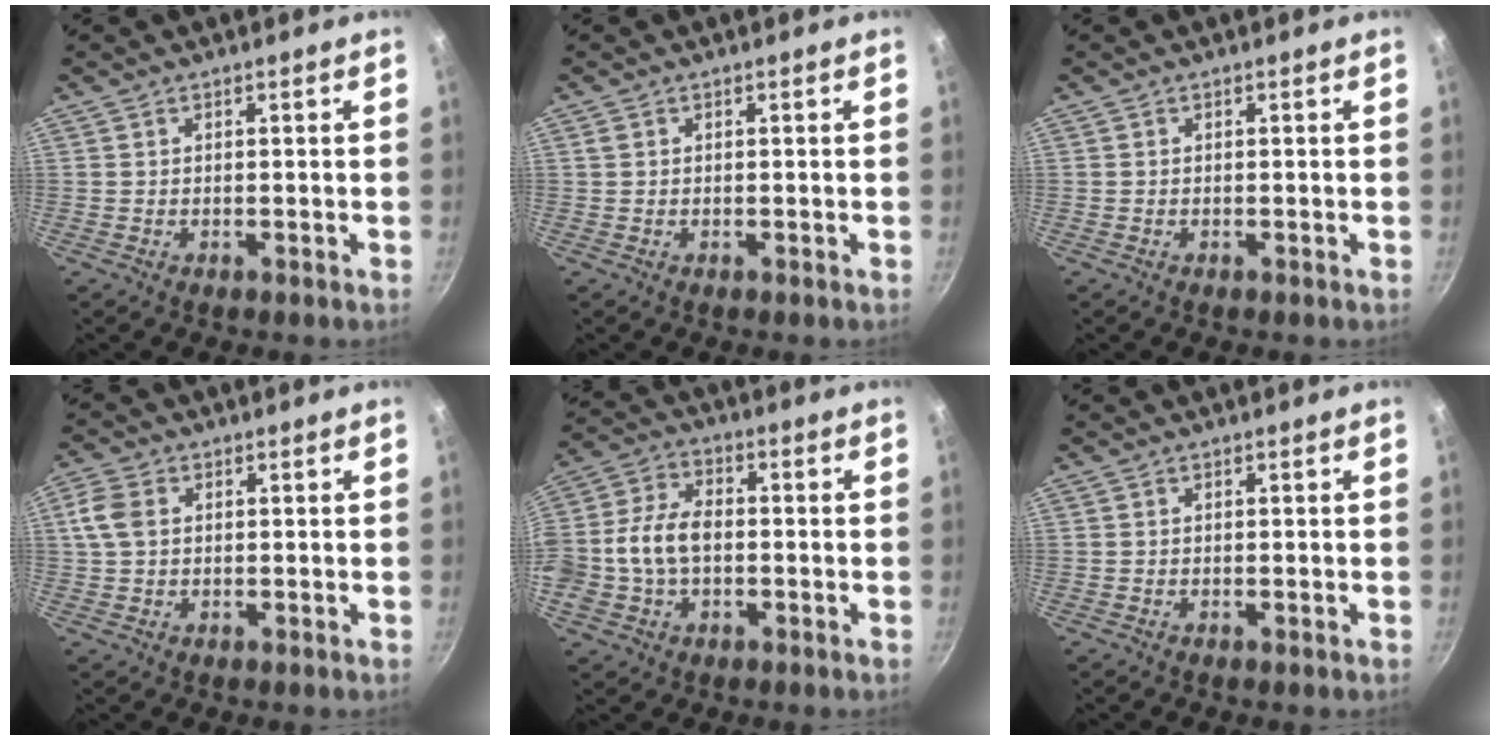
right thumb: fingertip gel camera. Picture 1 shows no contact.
{"total": 0.6, "force": [0.3, 0.4, 0.3], "torque": [-0.006, 0.001, 0.005]}
{"total": 0.0}
{"total": 5.1, "force": [0.9, 3.8, 3.3], "torque": [-0.065, 0.008, 0.013]}
{"total": 12.2, "force": [-1.2, 8.3, 8.8], "torque": [-0.166, 0.031, -0.036]}
{"total": 0.0}